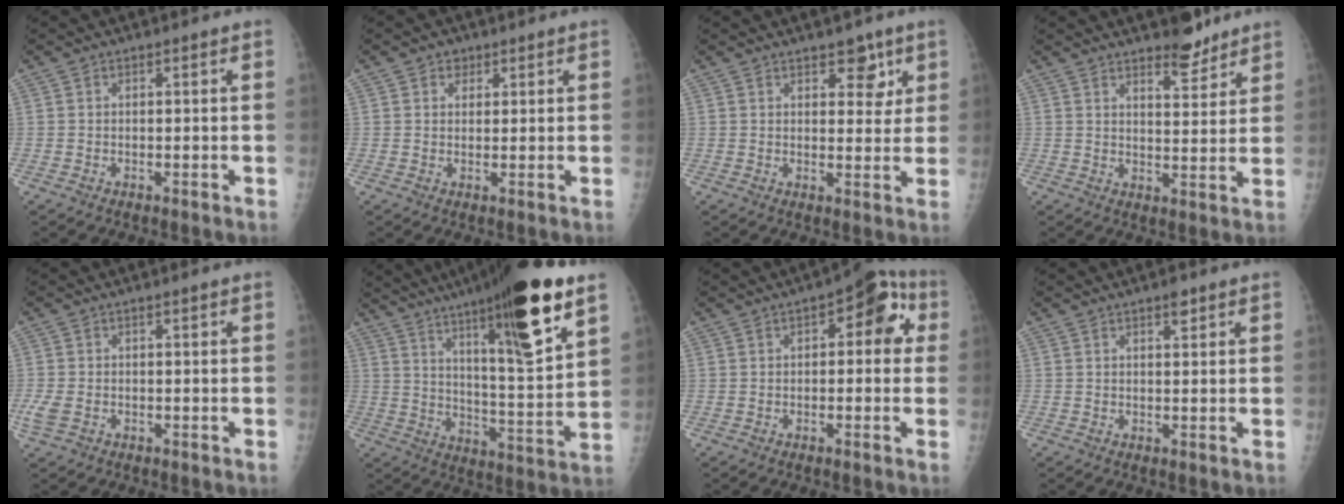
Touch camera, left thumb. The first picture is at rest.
{"total": 2.5, "force": [1.3, 2.0, 0.5], "torque": [0.011, -0.005, 0.013]}
{"total": 5.3, "force": [3.2, 2.9, 3.1], "torque": [-0.007, -0.016, 0.041]}
{"total": 6.0, "force": [5.0, 2.0, 2.8], "torque": [-0.021, -0.040, 0.076]}
{"total": 3.4, "force": [-0.5, 2.2, 2.5], "torque": [-0.070, 0.003, -0.007]}
{"total": 23.8, "force": [14.0, 3.7, 18.9], "torque": [-0.284, -0.057, 0.222]}
{"total": 8.7, "force": [1.8, 4.4, 7.2], "torque": [-0.046, 0.024, 0.008]}
{"total": 1.9, "force": [1.3, 0.7, 1.2], "torque": [-0.012, -0.007, 0.018]}